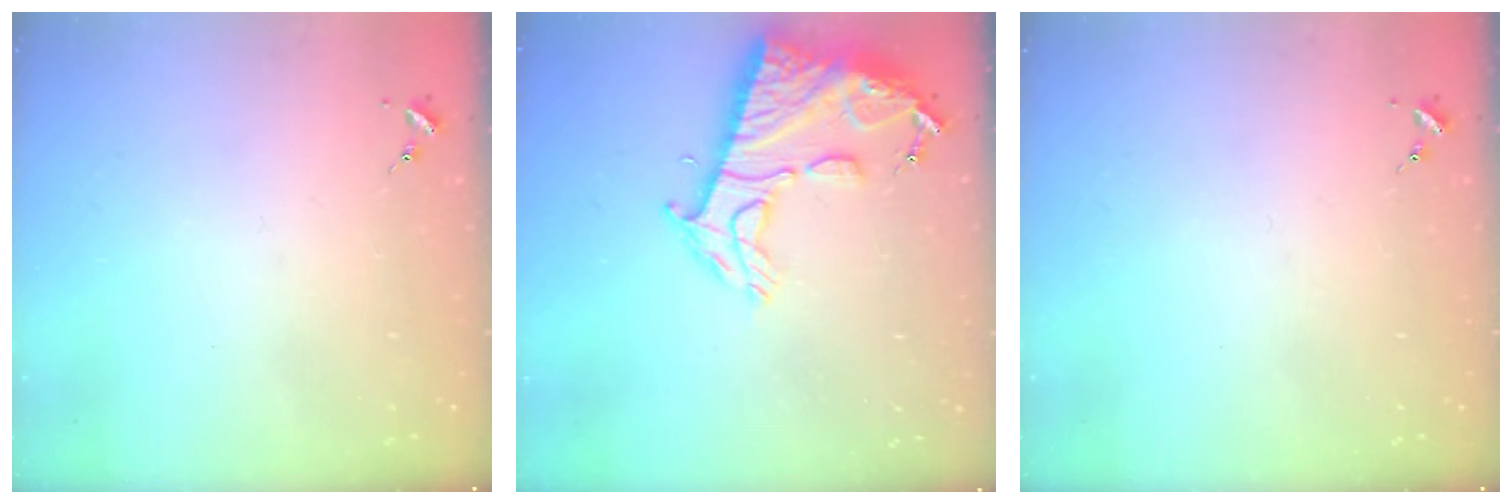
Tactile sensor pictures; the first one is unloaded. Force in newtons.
{"total": 15.3, "press": 15.3, "slide": 1.4}
{"total": 0.0}